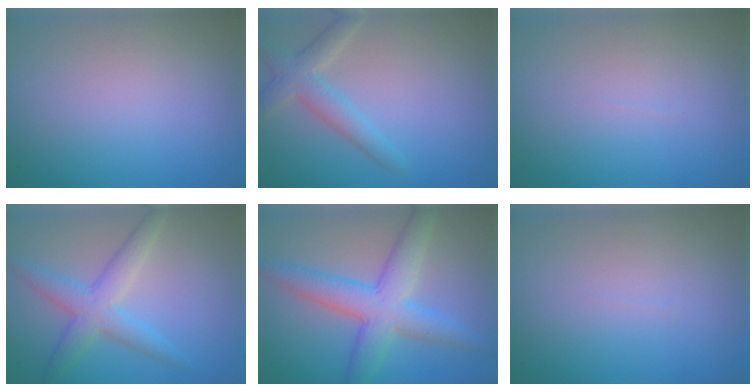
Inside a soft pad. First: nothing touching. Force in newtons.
{"total": 3.0, "press": 3.0, "slide": 0.1}
{"total": 0.0}
{"total": 3.8, "press": 3.8, "slide": 0.1}
{"total": 6.0, "press": 6.0, "slide": 0.1}
{"total": 0.0}